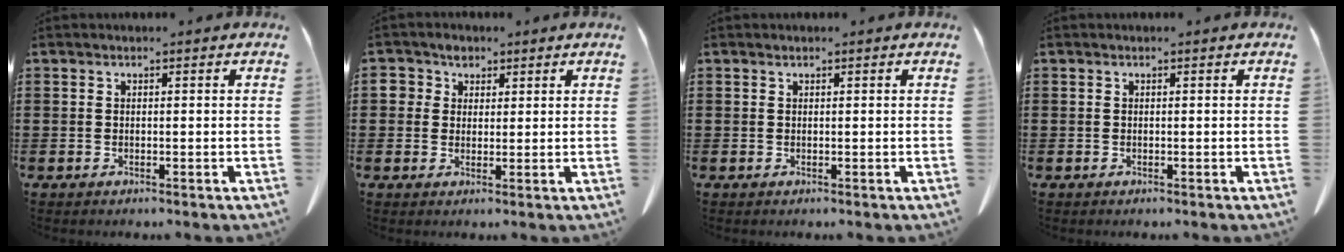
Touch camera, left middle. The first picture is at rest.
{"total": 3.3, "force": [1.6, 2.8, 0.6], "torque": [-0.019, 0.010, 0.026]}
{"total": 0.0}
{"total": 0.0}